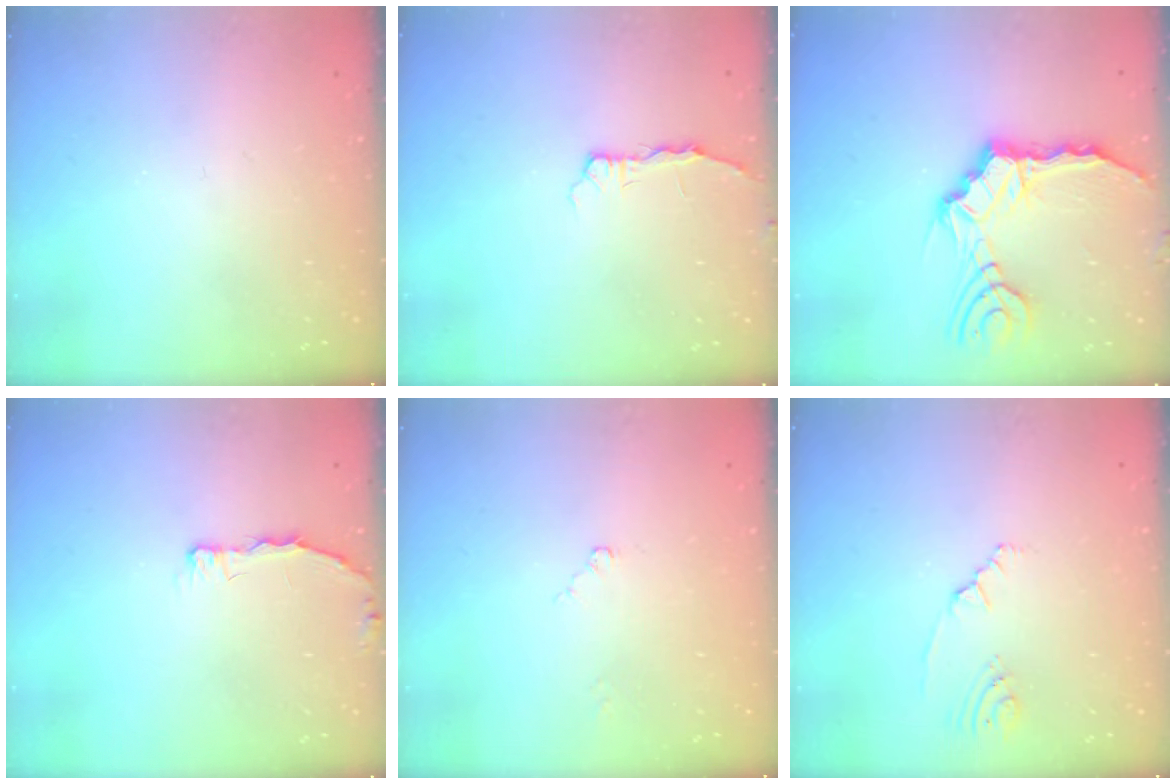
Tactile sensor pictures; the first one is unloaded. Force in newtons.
{"total": 2.6, "press": 2.6, "slide": 0.3}
{"total": 11.1, "press": 10.6, "slide": 3.4}
{"total": 2.9, "press": 2.9, "slide": 0.3}
{"total": 2.0, "press": 2.0, "slide": 0.3}
{"total": 2.2, "press": 2.1, "slide": 0.8}